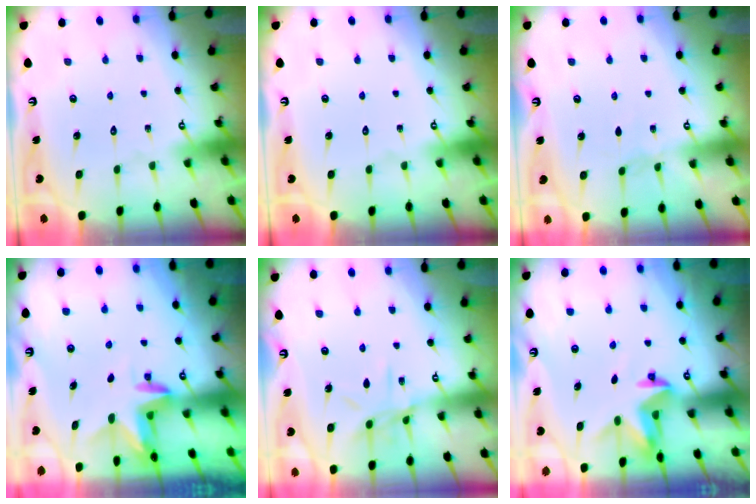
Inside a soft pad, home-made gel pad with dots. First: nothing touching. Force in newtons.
{"total": 0.0}
{"total": 2.8, "press": 2.8, "slide": 0.4}
{"total": 3.2, "press": 3.2, "slide": 0.3}
{"total": 8.7, "press": 8.7, "slide": 0.6}
{"total": 3.9, "press": 3.9, "slide": 0.3}